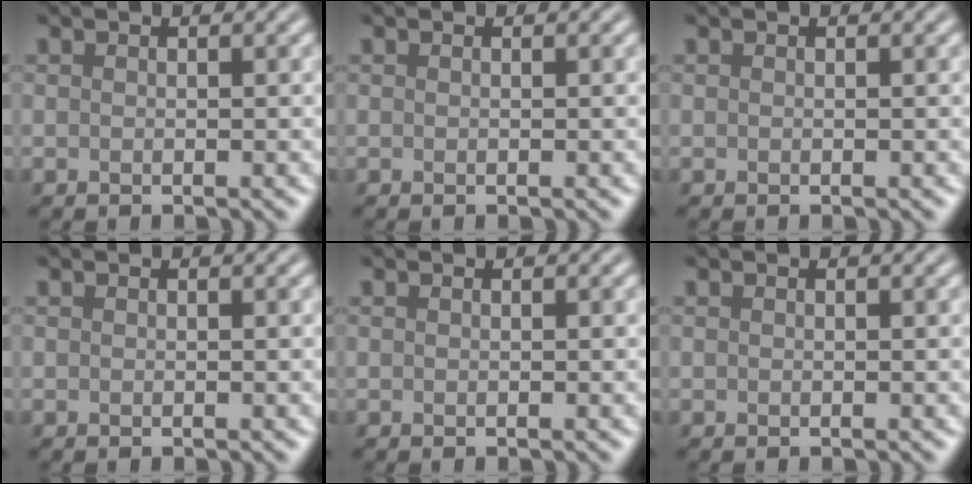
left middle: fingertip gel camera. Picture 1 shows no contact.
{"total": 0.0}
{"total": 0.0}
{"total": 0.0}
{"total": 0.0}
{"total": 0.0}